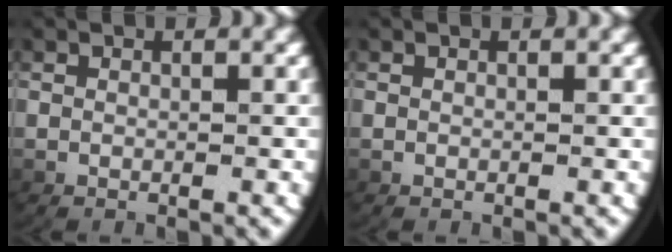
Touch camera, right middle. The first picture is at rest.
{"total": 0.0}